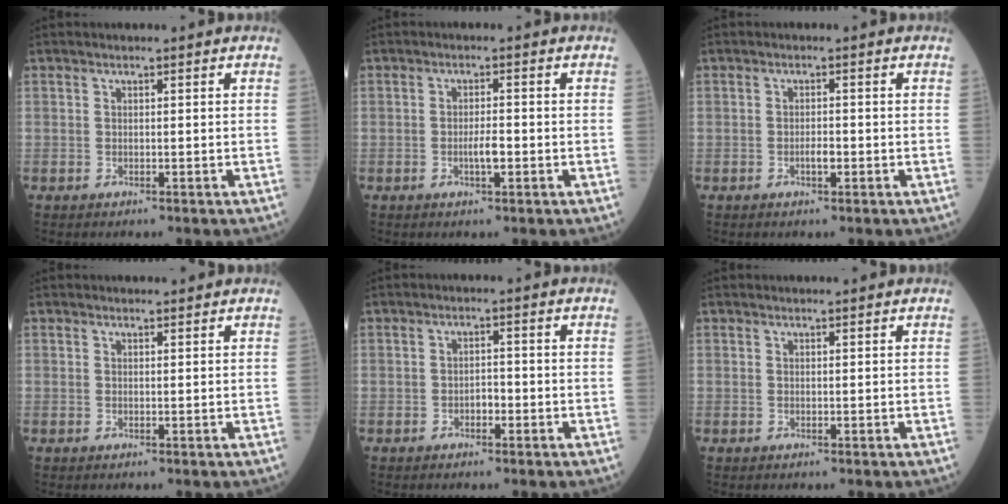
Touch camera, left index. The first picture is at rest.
{"total": 2.3, "force": [-0.9, 0.4, 2.1], "torque": [-0.036, -0.002, -0.017]}
{"total": 1.4, "force": [-0.7, 0.4, 1.2], "torque": [-0.020, -0.002, -0.014]}
{"total": 1.5, "force": [1.4, 0.3, 0.1], "torque": [-0.005, 0.005, 0.020]}
{"total": 1.6, "force": [-0.9, 0.8, 1.0], "torque": [-0.010, 0.002, -0.019]}
{"total": 1.5, "force": [1.4, 0.1, 0.2], "torque": [-0.006, 0.007, 0.019]}